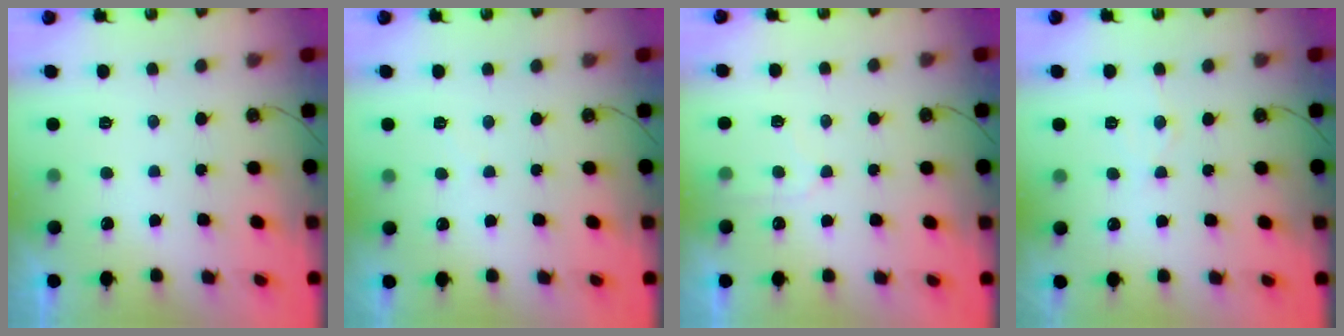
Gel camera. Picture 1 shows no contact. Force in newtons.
{"total": 3.2, "press": 3.2, "slide": 0.5}
{"total": 6.2, "press": 6.1, "slide": 0.6}
{"total": 5.9, "press": 5.8, "slide": 0.7}